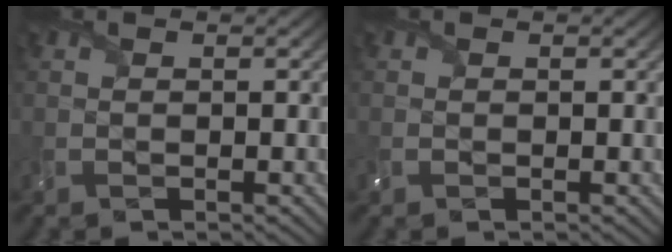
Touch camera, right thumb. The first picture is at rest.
{"total": 0.7, "force": [-0.2, 0.7, 0.1], "torque": [-0.003, -0.003, -0.007]}